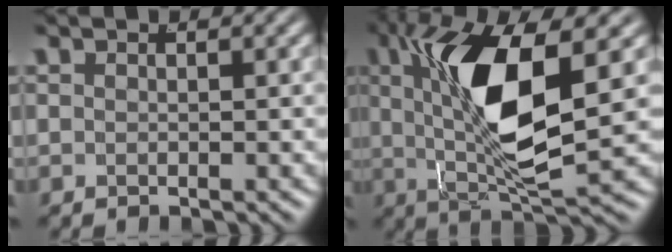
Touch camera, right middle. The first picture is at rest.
{"total": 10.1, "force": [1.5, 3.2, 9.5], "torque": [-0.172, -0.006, 0.033]}